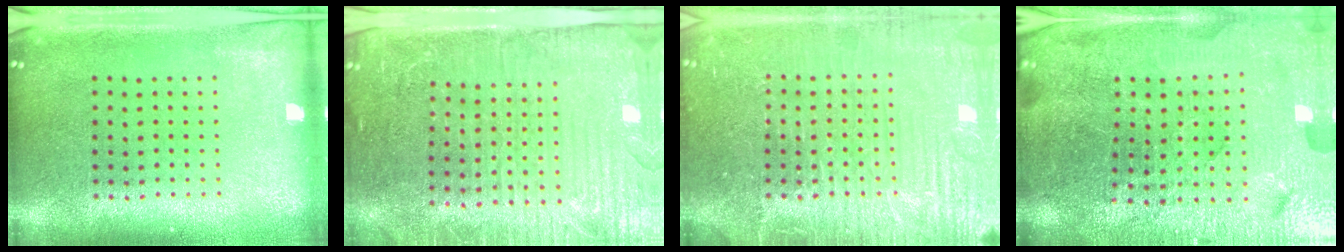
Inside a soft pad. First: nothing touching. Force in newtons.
{"total": 4.3, "press": 3.9, "slide": 1.8}
{"total": 7.0, "press": 6.9, "slide": 0.9}
{"total": 5.2, "press": 4.9, "slide": 1.7}